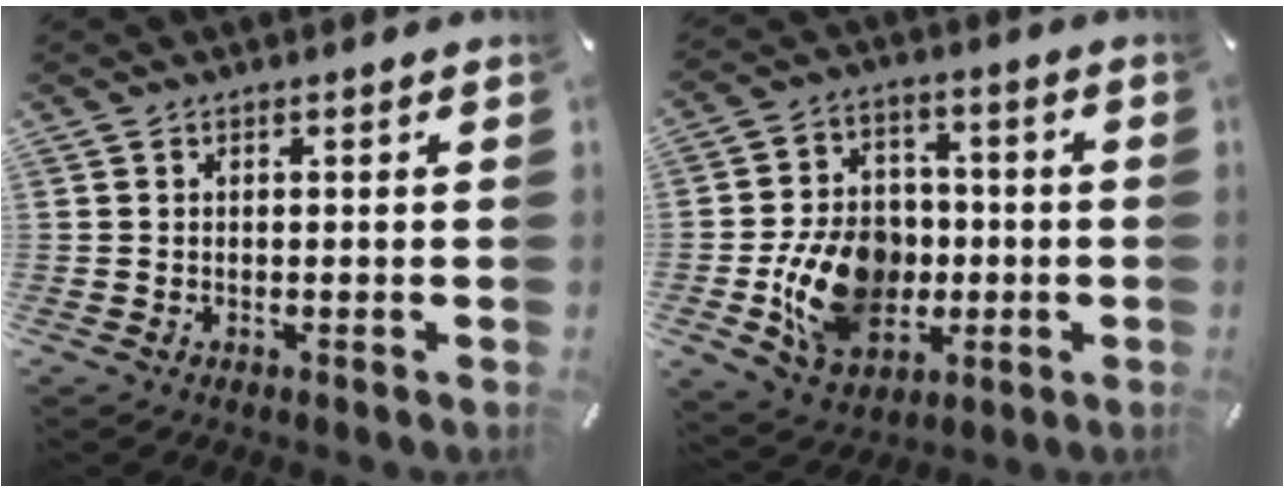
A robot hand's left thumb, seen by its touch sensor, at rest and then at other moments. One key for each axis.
{"total": 16.2, "fx": -3.4, "fy": 12.5, "fz": 9.7, "tx": -0.189, "ty": 0.017, "tz": -0.054}